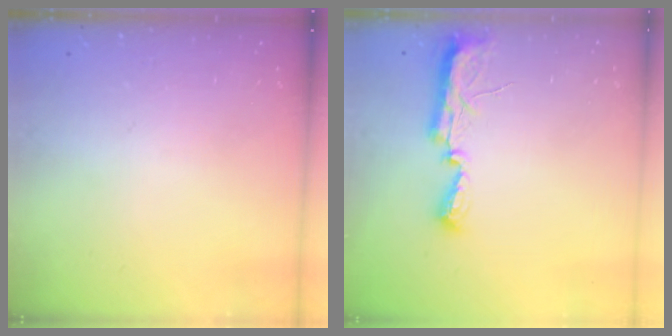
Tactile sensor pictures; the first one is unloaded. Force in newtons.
{"total": 9.8, "press": 8.9, "slide": 4.2}